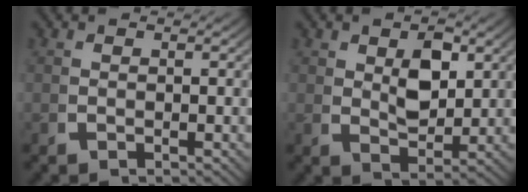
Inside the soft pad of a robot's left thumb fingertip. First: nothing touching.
{"total": 3.6, "force": [1.1, 2.1, 2.7], "torque": [-0.046, -0.019, 0.032]}